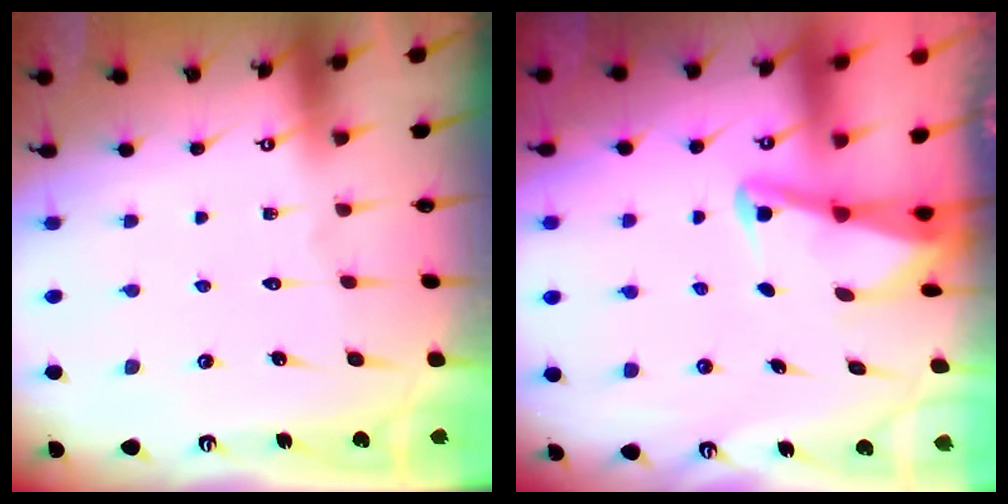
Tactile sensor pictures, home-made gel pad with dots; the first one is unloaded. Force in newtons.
{"total": 2.3, "press": 2.3, "slide": 0.2}